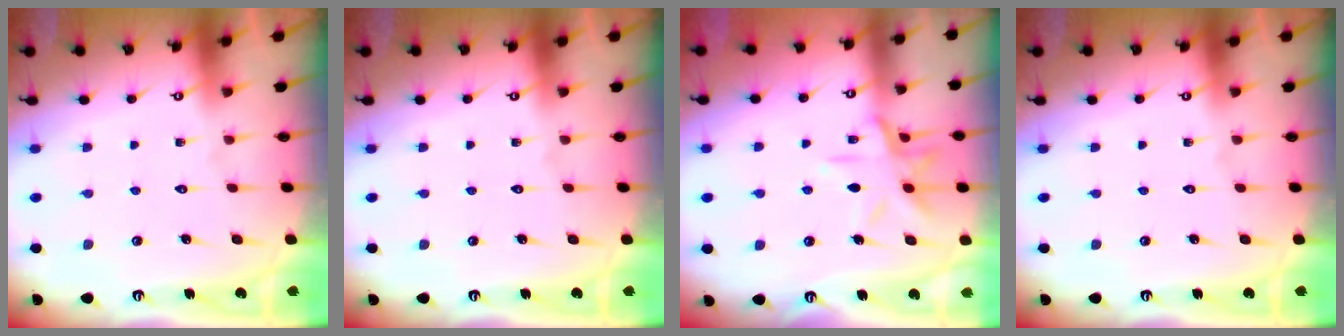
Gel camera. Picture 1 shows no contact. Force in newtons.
{"total": 0.0}
{"total": 11.9, "press": 11.8, "slide": 0.8}
{"total": 0.0}